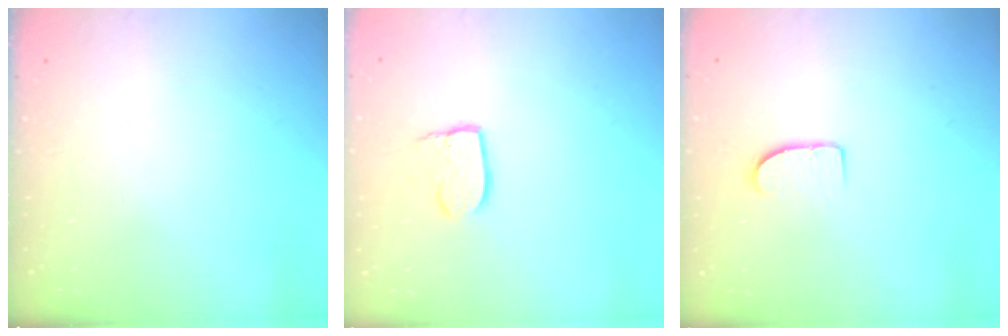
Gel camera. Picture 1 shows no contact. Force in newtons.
{"total": 7.7, "press": 7.7, "slide": 0.5}
{"total": 6.6, "press": 6.6, "slide": 0.5}